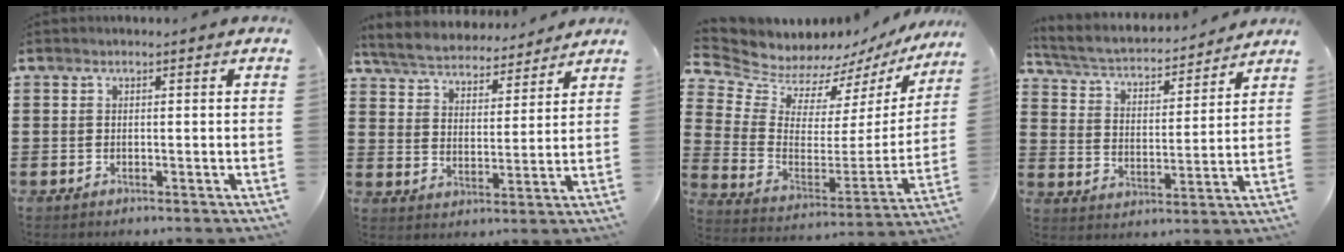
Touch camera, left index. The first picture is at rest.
{"total": 5.2, "force": [5.1, 0.6, 0.6], "torque": [-0.039, -0.032, 0.087]}
{"total": 6.4, "force": [6.1, 1.7, -0.5], "torque": [-0.037, -0.061, 0.108]}
{"total": 3.5, "force": [3.2, 0.7, 1.1], "torque": [-0.041, -0.029, 0.046]}